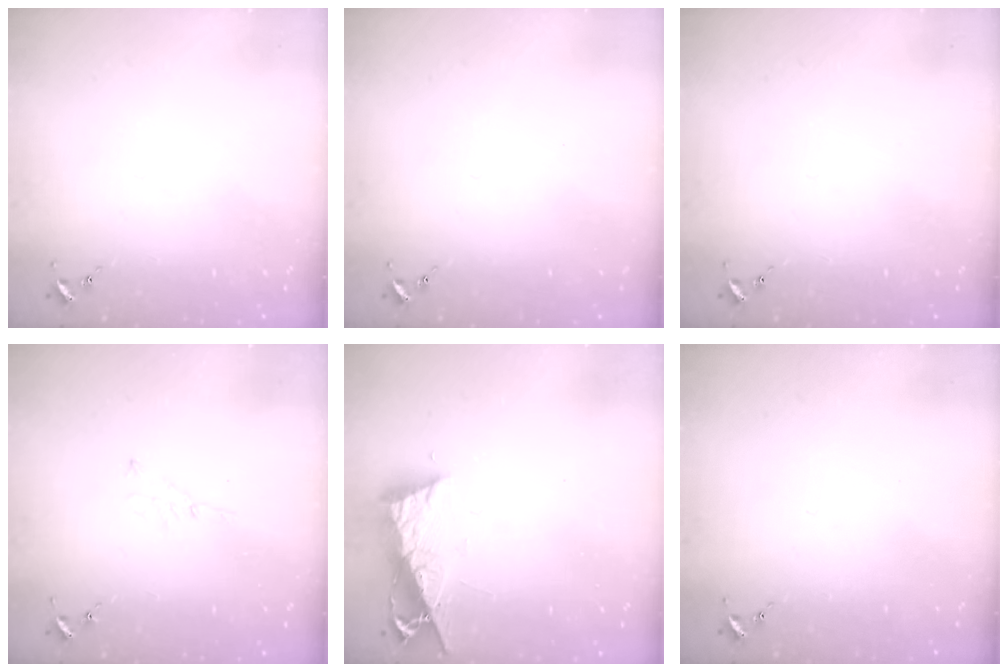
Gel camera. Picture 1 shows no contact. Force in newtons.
{"total": 0.0}
{"total": 0.0}
{"total": 2.8, "press": 2.8, "slide": 0.3}
{"total": 9.8, "press": 9.8, "slide": 0.8}
{"total": 0.0}